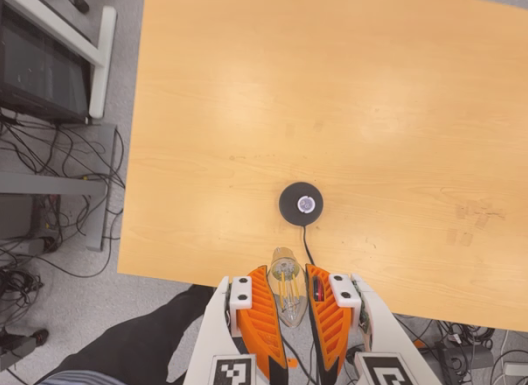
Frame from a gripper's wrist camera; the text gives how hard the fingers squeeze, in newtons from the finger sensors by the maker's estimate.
{"total": 19.3, "left": 24.3, "right": 14.4}